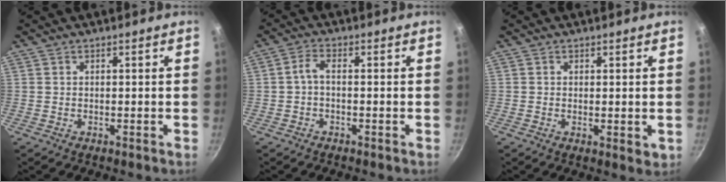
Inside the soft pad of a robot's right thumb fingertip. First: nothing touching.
{"total": 2.7, "force": [-0.6, 1.1, 2.4], "torque": [-0.059, 0.015, -0.018]}
{"total": 2.0, "force": [0.2, 0.9, 1.8], "torque": [-0.025, -0.006, 0.002]}